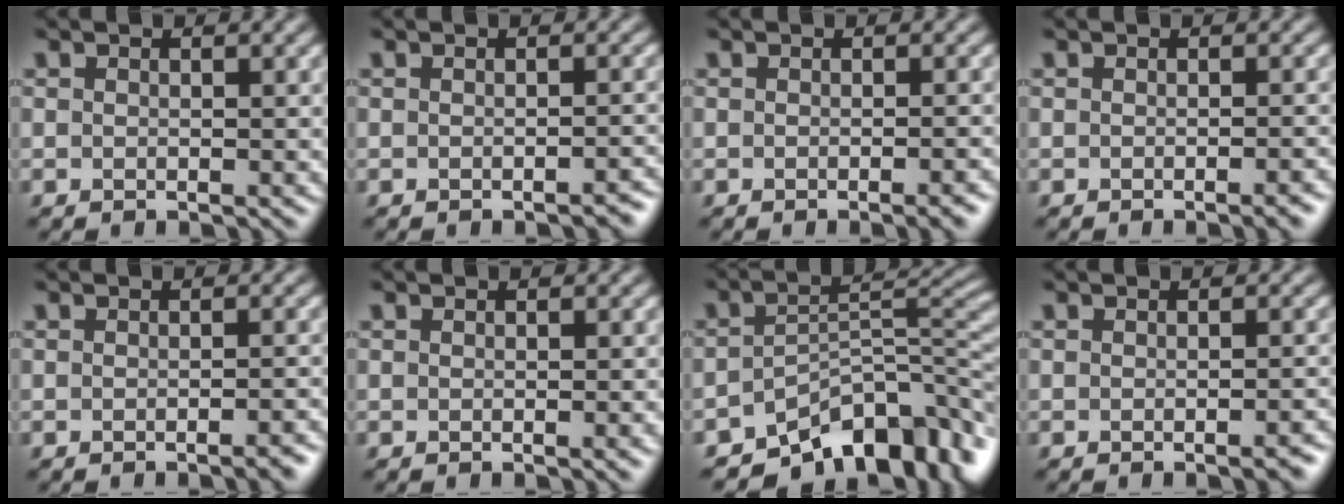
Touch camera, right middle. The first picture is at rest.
{"total": 1.3, "force": [-1.0, 0.3, 0.7], "torque": [-0.007, 0.003, -0.012]}
{"total": 2.1, "force": [-1.0, 0.5, 1.7], "torque": [-0.014, 0.001, -0.015]}
{"total": 1.8, "force": [-0.9, 0.4, 1.4], "torque": [-0.010, 0.001, -0.014]}
{"total": 1.7, "force": [-1.1, 0.4, 1.3], "torque": [-0.008, 0.002, -0.017]}
{"total": 1.2, "force": [-0.3, 0.3, 1.1], "torque": [-0.010, -0.001, -0.004]}
{"total": 9.8, "force": [-6.5, 4.3, 5.9], "torque": [-0.066, -0.006, -0.115]}
{"total": 1.8, "force": [-1.0, 0.4, 1.4], "torque": [-0.013, 0.001, -0.015]}